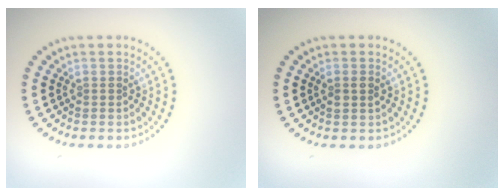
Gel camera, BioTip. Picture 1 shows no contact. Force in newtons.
{"total": 1.0, "press": 1.0, "slide": 0.3}